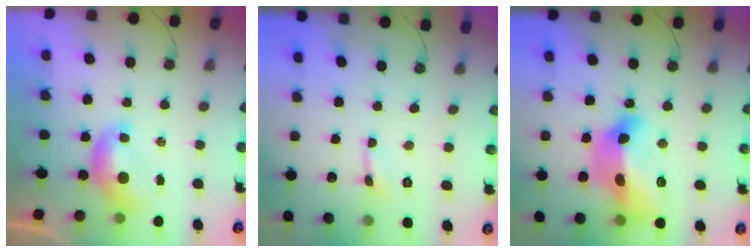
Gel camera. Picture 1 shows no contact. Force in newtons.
{"total": 0.8, "press": 0.7, "slide": 0.3}
{"total": 14.7, "press": 14.6, "slide": 1.5}